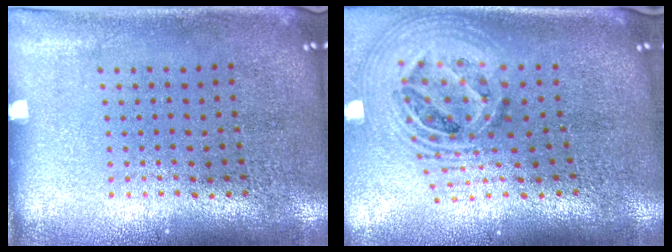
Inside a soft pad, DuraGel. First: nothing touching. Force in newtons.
{"total": 2.8, "press": 1.8, "slide": 2.1}